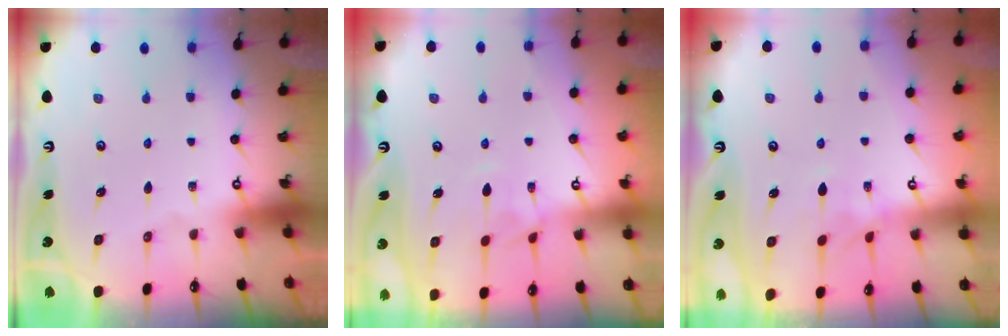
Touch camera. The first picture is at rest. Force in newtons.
{"total": 1.3, "press": 1.0, "slide": 0.8}
{"total": 2.8, "press": 2.7, "slide": 0.8}